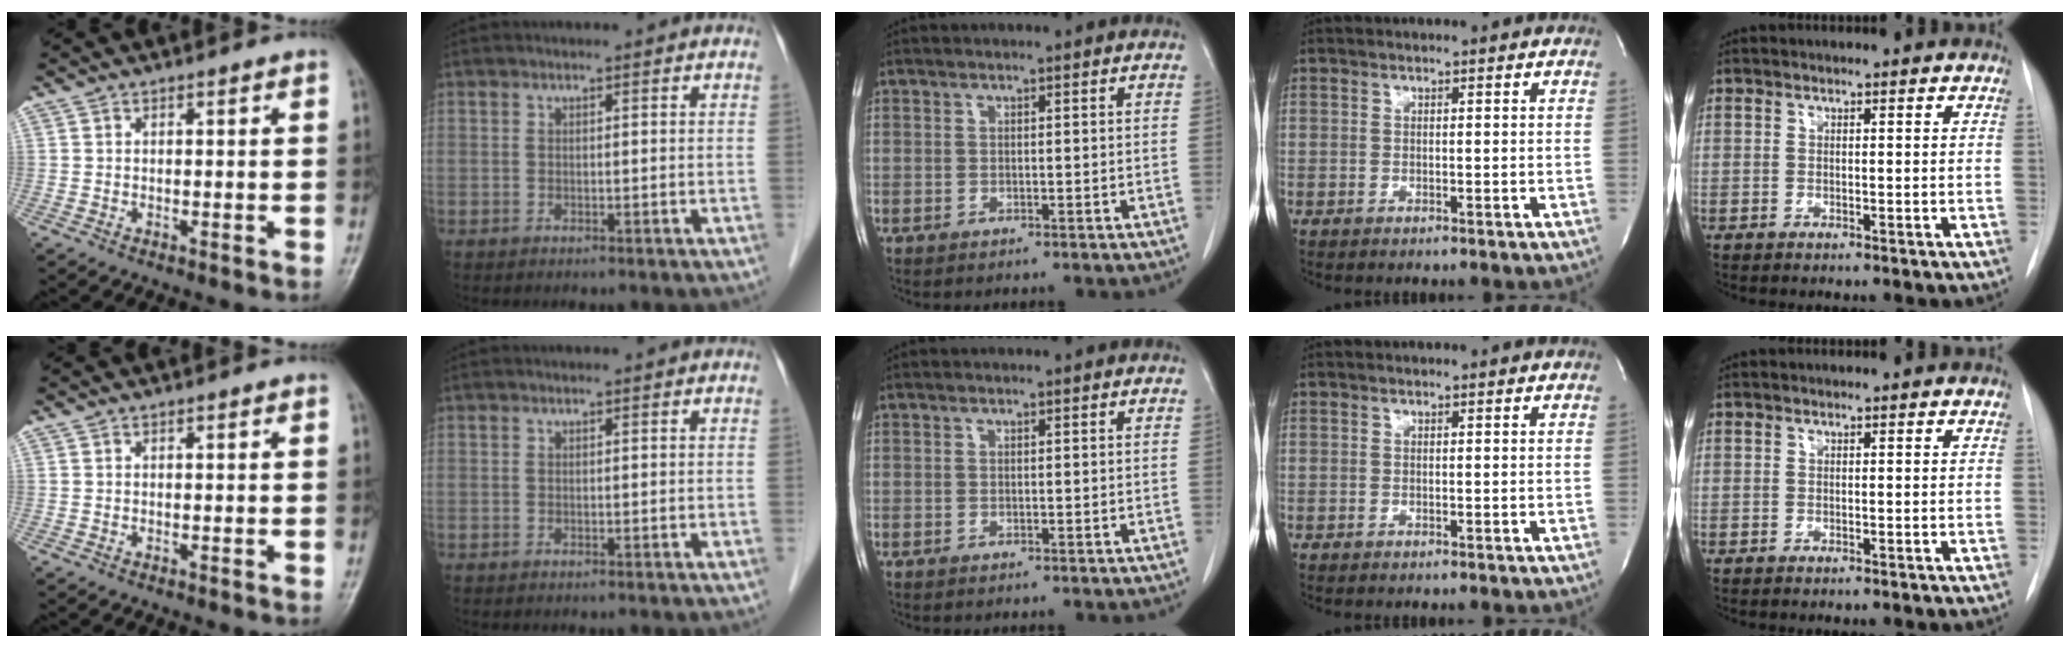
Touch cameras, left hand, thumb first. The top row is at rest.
{}